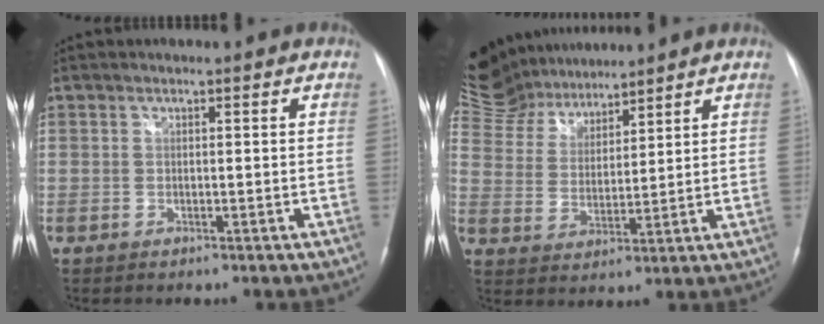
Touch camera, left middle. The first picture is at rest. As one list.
[{"total": 13.5, "force": [12.4, 4.7, 2.6], "torque": [-0.076, 0.033, 0.242]}]